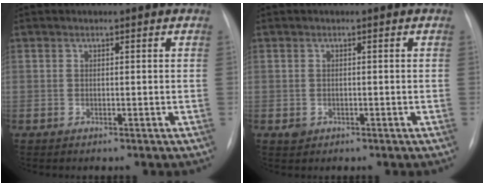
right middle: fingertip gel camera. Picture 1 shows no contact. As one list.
[{"total": 1.2, "force": [-0.5, 1.0, 0.3], "torque": [-0.003, 0.003, -0.004]}]